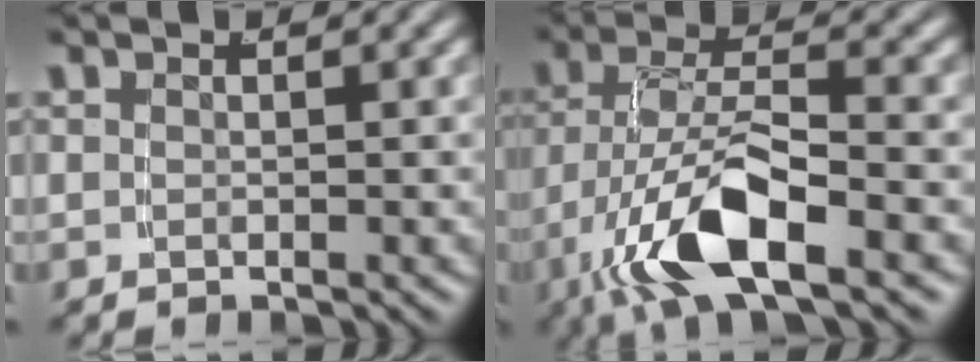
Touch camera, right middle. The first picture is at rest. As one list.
[{"total": 7.4, "force": [-2.6, 3.0, 6.3], "torque": [-0.125, -0.021, -0.029]}]